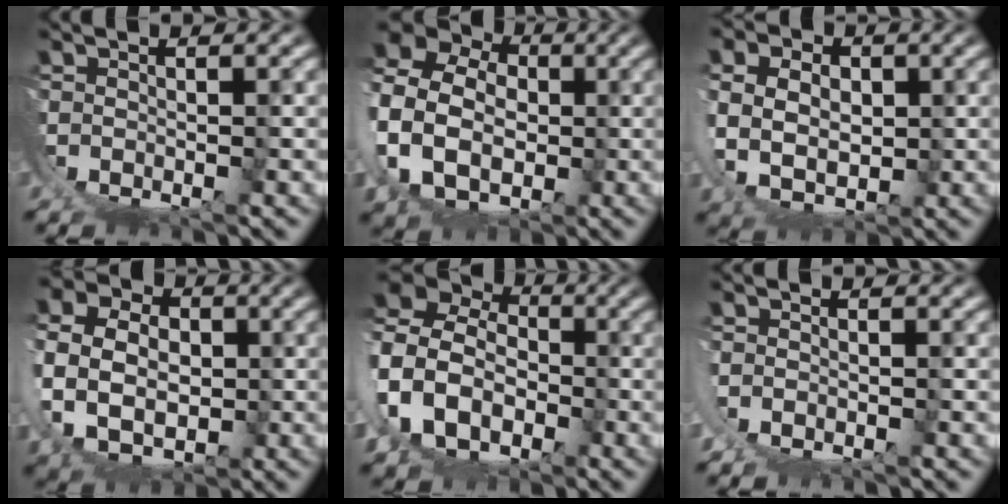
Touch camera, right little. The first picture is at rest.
{"total": 11.6, "force": [2.7, 9.1, 6.8], "torque": [-0.151, -0.022, 0.047]}
{"total": 6.2, "force": [2.2, 4.0, 4.1], "torque": [-0.084, -0.022, 0.054]}
{"total": 11.0, "force": [2.8, 8.0, 7.0], "torque": [-0.139, -0.022, 0.054]}
{"total": 11.2, "force": [2.2, 9.4, 5.6], "torque": [-0.159, -0.026, 0.036]}
{"total": 1.5, "force": [0.4, 1.3, 0.6], "torque": [-0.023, -0.002, 0.006]}